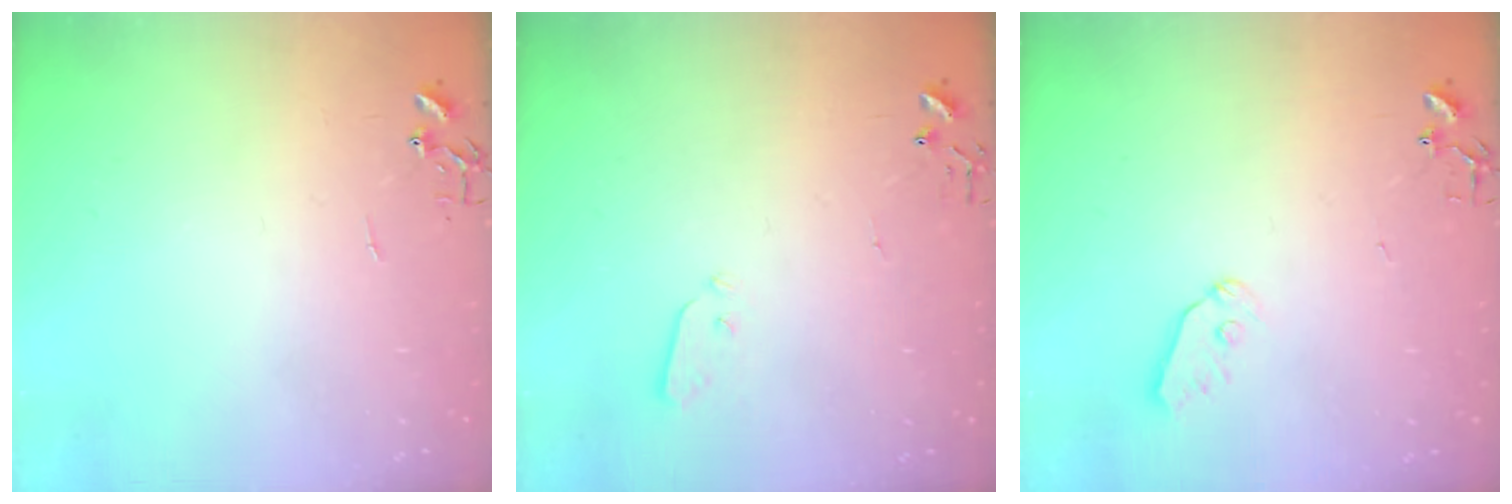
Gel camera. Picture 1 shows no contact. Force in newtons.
{"total": 3.8, "press": 3.8, "slide": 0.1}
{"total": 6.7, "press": 6.7, "slide": 0.8}